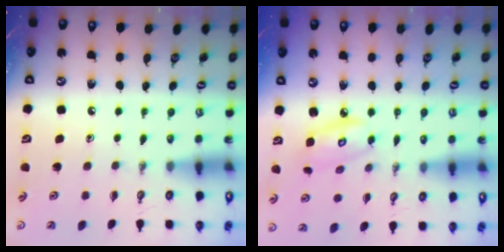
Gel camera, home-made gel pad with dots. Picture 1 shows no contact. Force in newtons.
{"total": 6.8, "press": 6.8, "slide": 0.3}